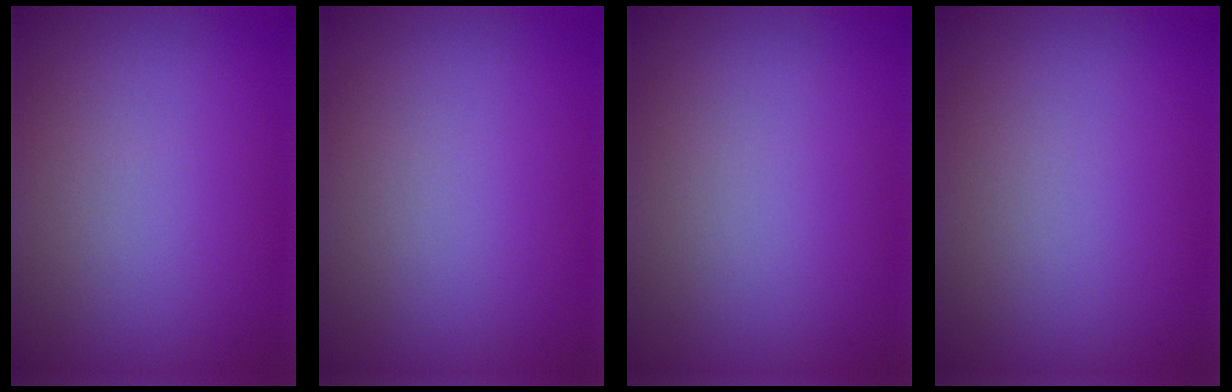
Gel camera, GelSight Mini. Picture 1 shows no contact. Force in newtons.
{"total": 0.0}
{"total": 0.0}
{"total": 0.0}